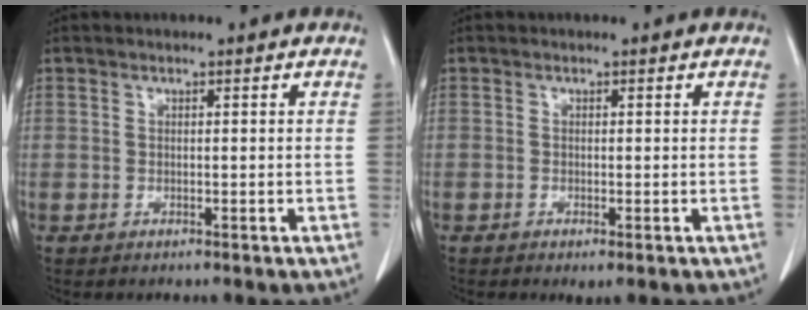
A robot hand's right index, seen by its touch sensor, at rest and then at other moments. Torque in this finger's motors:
{"motor_torque": [0.27, -0.24, 0.06, 0.00]}